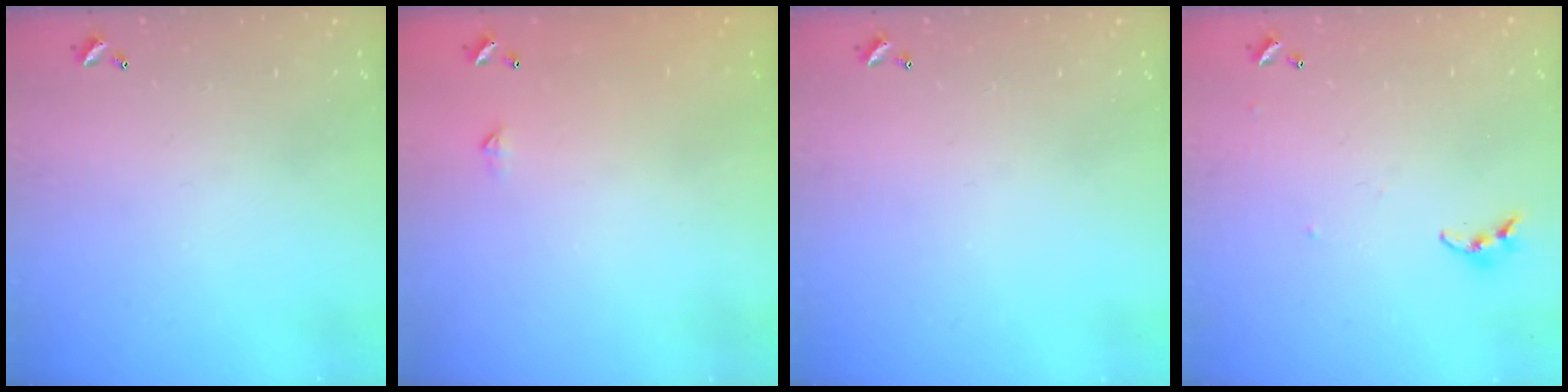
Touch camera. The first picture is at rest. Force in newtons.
{"total": 2.3, "press": 2.3, "slide": 0.4}
{"total": 0.0}
{"total": 4.2, "press": 4.1, "slide": 0.4}